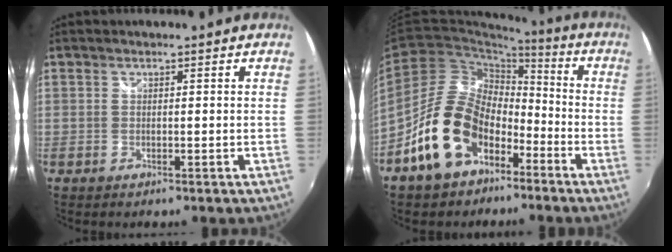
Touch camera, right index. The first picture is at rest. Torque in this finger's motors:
{"motor_torque": [-0.03, -0.32, 0.03, -0.11]}